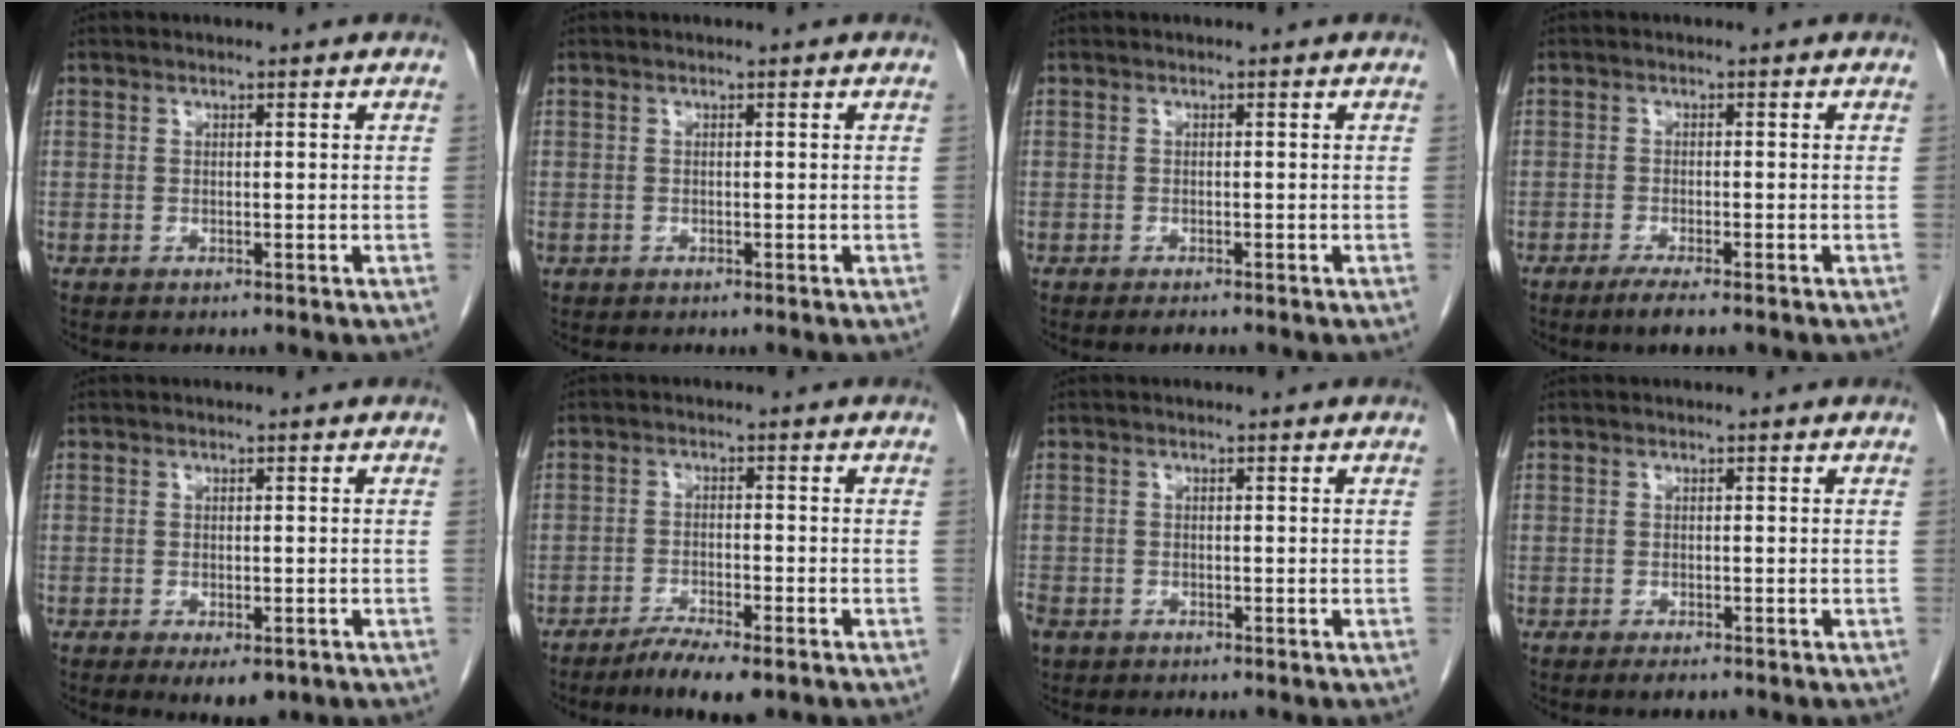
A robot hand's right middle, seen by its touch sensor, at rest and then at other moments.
{"total": 0.0}
{"total": 1.0, "force": [-0.8, 0.2, 0.5], "torque": [-0.010, -0.002, -0.009]}
{"total": 3.0, "force": [-2.1, 0.2, 2.1], "torque": [-0.039, -0.007, -0.038]}
{"total": 4.1, "force": [-2.2, 1.8, 3.0], "torque": [-0.034, -0.004, -0.023]}
{"total": 5.6, "force": [-4.0, 0.9, 3.8], "torque": [-0.066, -0.009, -0.066]}
{"total": 4.4, "force": [-2.6, 3.1, 1.7], "torque": [-0.053, -0.008, -0.046]}
{"total": 1.6, "force": [-1.1, 0.5, 1.0], "torque": [-0.016, -0.002, -0.014]}